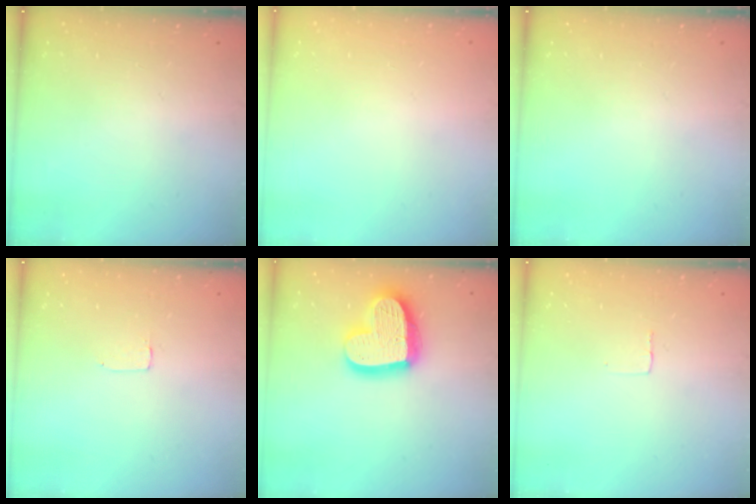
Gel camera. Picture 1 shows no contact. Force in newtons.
{"total": 0.0}
{"total": 0.0}
{"total": 1.7, "press": 1.7, "slide": 0.1}
{"total": 19.9, "press": 19.9, "slide": 1.6}
{"total": 2.4, "press": 2.4, "slide": 0.1}